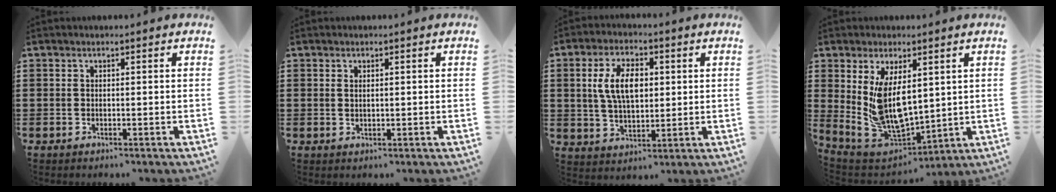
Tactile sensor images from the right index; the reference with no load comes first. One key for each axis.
{"total": 0.7, "fx": 0.4, "fy": 0.3, "fz": 0.5, "tx": -0.009, "ty": 0.004, "tz": 0.007}
{"total": 7.8, "fx": 1.5, "fy": 4.2, "fz": 6.5, "tx": -0.141, "ty": 0.013, "tz": 0.023}
{"total": 10.4, "fx": 2.7, "fy": 5.5, "fz": 8.3, "tx": -0.179, "ty": -0.021, "tz": 0.052}